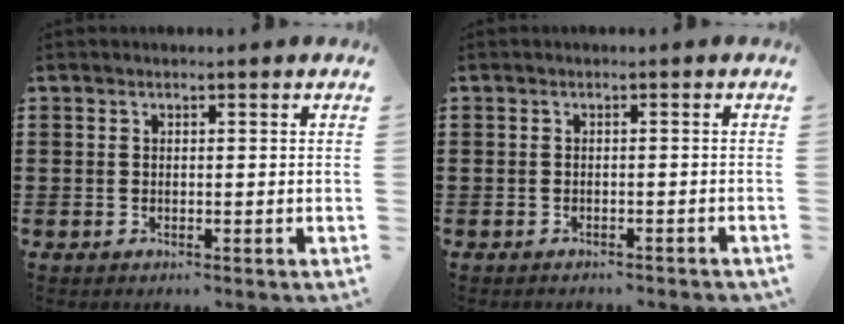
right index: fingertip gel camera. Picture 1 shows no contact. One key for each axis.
{"total": 0.8, "fx": -0.8, "fy": 0.1, "fz": 0.2, "tx": -0.006, "ty": -0.001, "tz": -0.017}